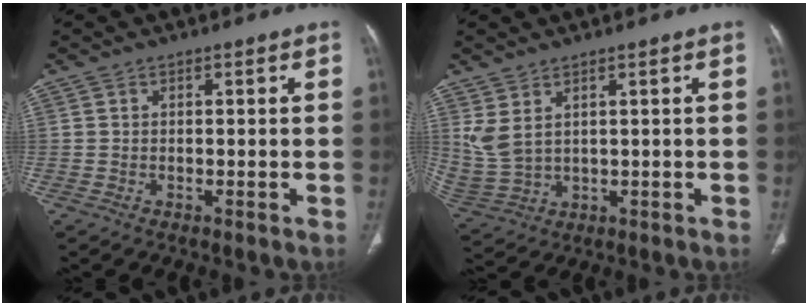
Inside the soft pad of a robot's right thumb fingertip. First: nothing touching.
{"total": 6.6, "force": [2.7, 3.7, 4.8], "torque": [-0.113, -0.011, 0.073]}